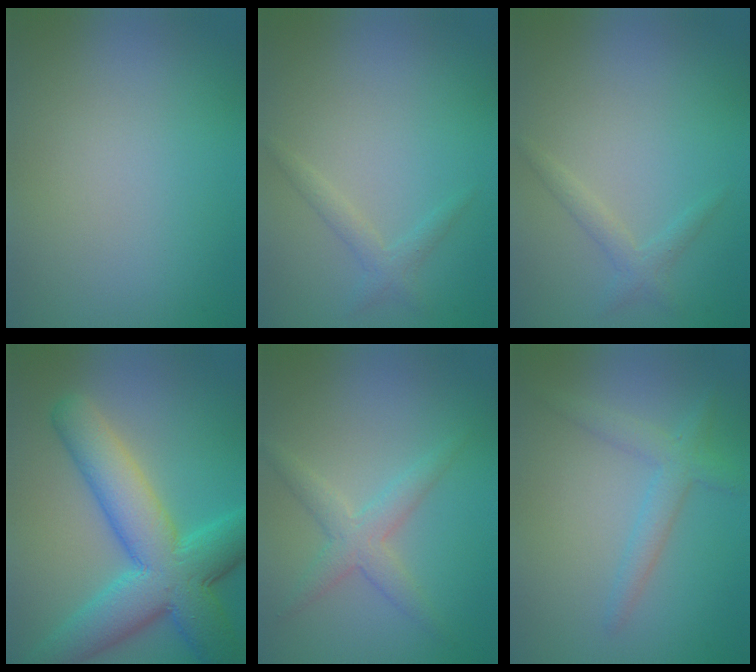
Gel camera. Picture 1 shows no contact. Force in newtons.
{"total": 1.4, "press": 1.4, "slide": 0.1}
{"total": 1.4, "press": 1.4, "slide": 0.1}
{"total": 10.2, "press": 10.2, "slide": 0.2}
{"total": 2.8, "press": 2.8, "slide": 0.1}
{"total": 2.6, "press": 2.6, "slide": 0.1}